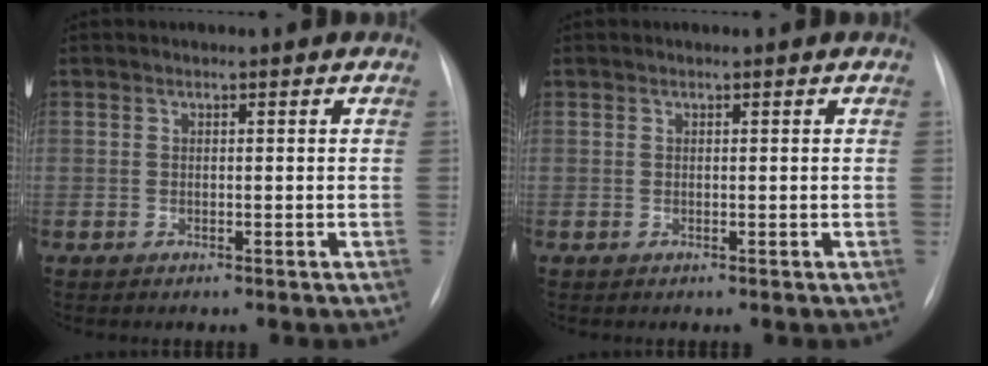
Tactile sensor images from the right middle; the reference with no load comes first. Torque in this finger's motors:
{"motor_torque": [-0.03, 0.06, -0.03, 0.00]}